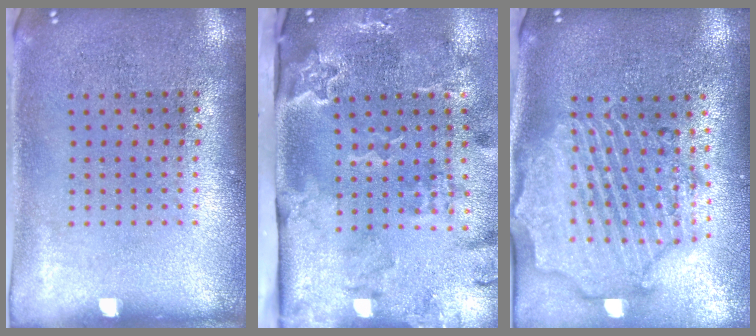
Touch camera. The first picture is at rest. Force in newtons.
{"total": 3.4, "press": 2.4, "slide": 2.5}
{"total": 3.0, "press": 2.6, "slide": 1.5}